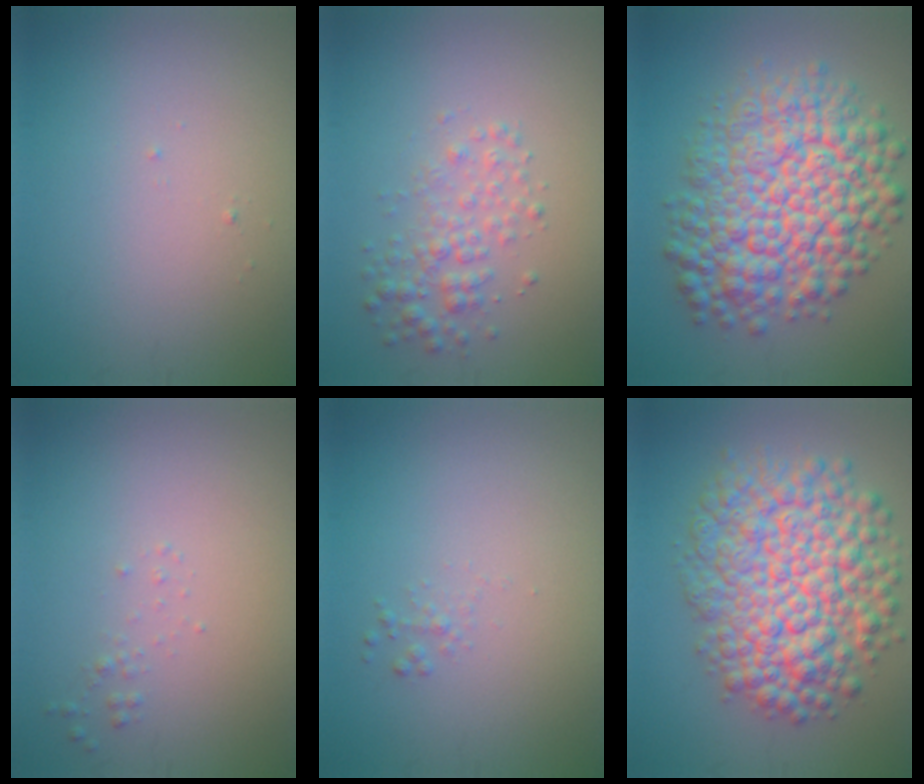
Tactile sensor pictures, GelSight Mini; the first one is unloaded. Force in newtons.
{"total": 2.6, "press": 2.6, "slide": 0.0}
{"total": 11.2, "press": 11.2, "slide": 0.3}
{"total": 0.6, "press": 0.6, "slide": 0.0}
{"total": 0.6, "press": 0.6, "slide": 0.0}
{"total": 10.2, "press": 10.2, "slide": 0.3}